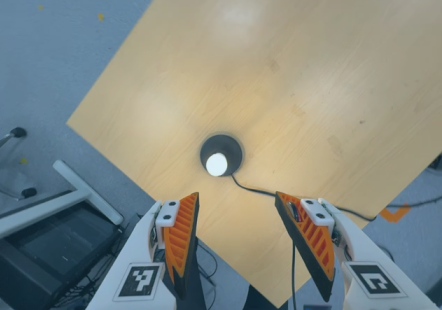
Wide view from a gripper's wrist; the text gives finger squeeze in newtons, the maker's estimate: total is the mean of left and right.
{"total": 0.0}